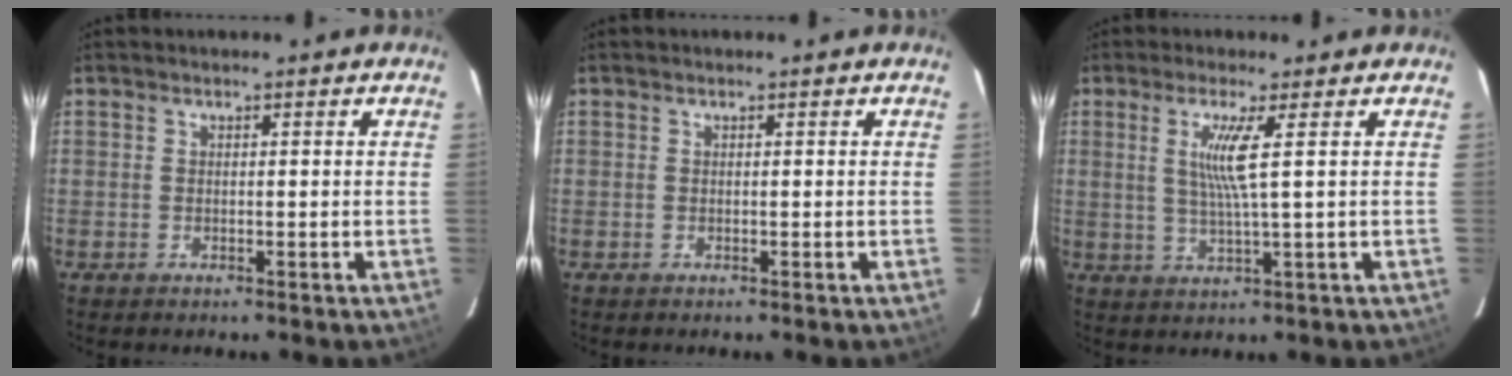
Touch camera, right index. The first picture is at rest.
{"total": 0.0}
{"total": 5.4, "force": [1.5, -1.0, 5.1], "torque": [-0.094, -0.009, 0.028]}